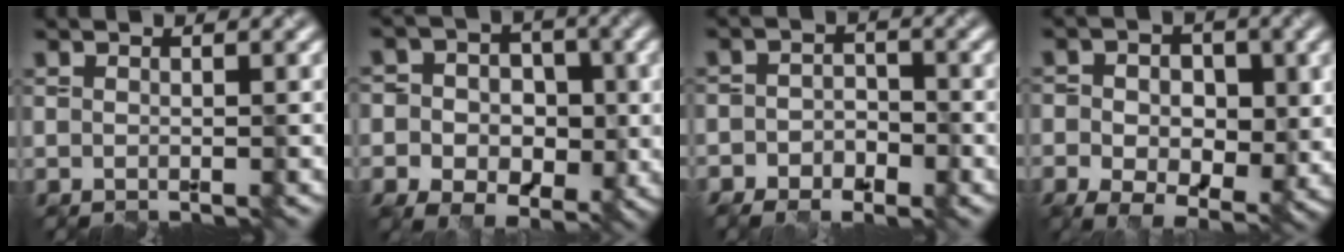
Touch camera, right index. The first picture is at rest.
{"total": 6.9, "force": [-1.9, 5.5, 3.7], "torque": [-0.029, 0.009, -0.037]}
{"total": 3.2, "force": [-2.4, 1.7, 1.0], "torque": [-0.016, 0.003, -0.038]}
{"total": 6.7, "force": [-1.3, 4.4, 4.9], "torque": [-0.074, -0.010, -0.011]}